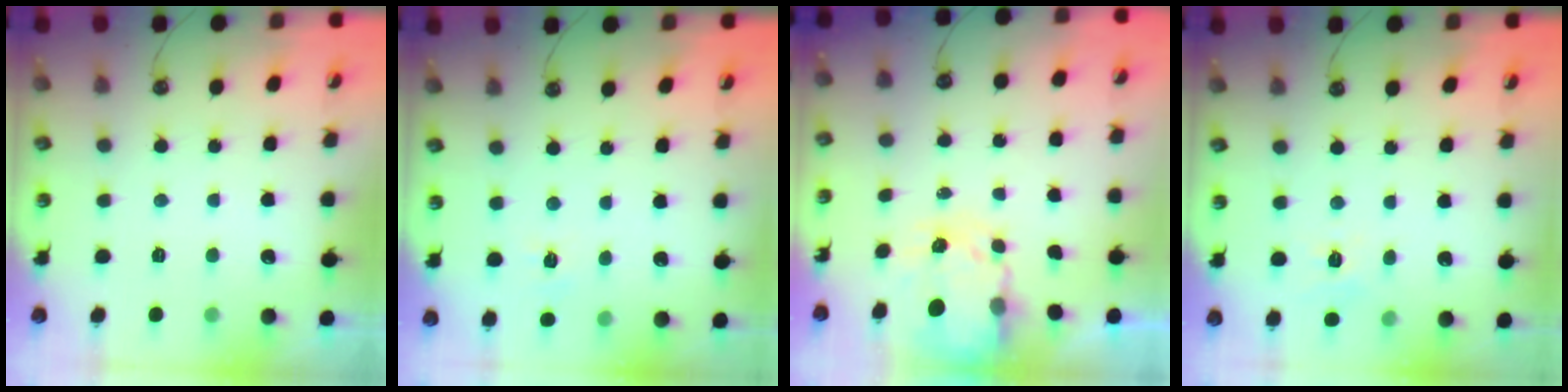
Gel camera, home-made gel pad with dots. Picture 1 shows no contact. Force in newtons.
{"total": 5.0, "press": 4.9, "slide": 0.5}
{"total": 4.2, "press": 4.2, "slide": 0.3}
{"total": 6.5, "press": 6.5, "slide": 0.7}